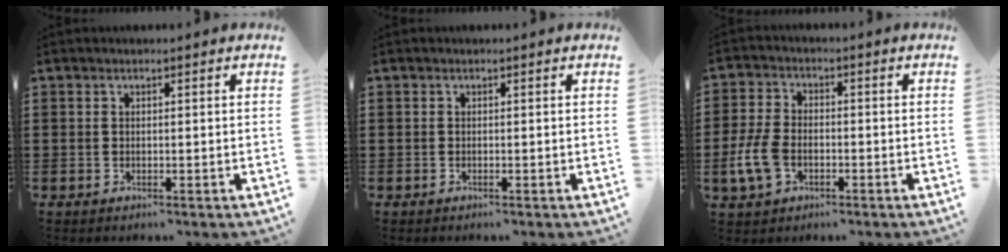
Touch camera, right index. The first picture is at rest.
{"total": 0.0}
{"total": 5.6, "force": [-1.8, 3.5, 4.0], "torque": [-0.105, -0.003, -0.040]}